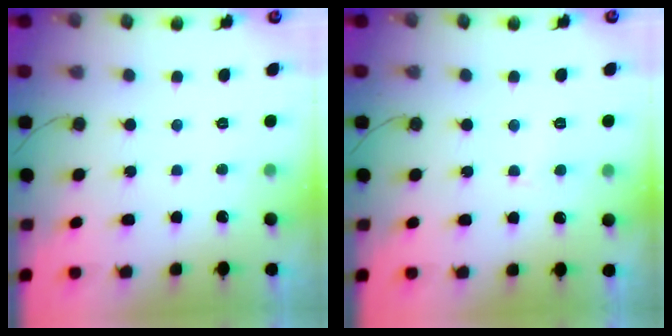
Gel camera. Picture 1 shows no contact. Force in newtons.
{"total": 2.7, "press": 2.7, "slide": 0.2}